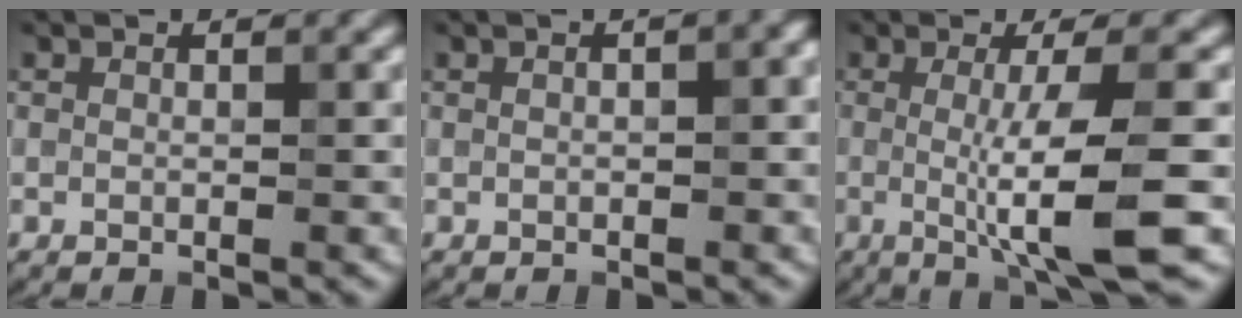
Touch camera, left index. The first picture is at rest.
{"total": 3.3, "force": [0.6, 1.5, 2.9], "torque": [-0.022, 0.013, -0.004]}
{"total": 7.5, "force": [-0.8, 1.2, 7.3], "torque": [-0.113, -0.012, -0.012]}